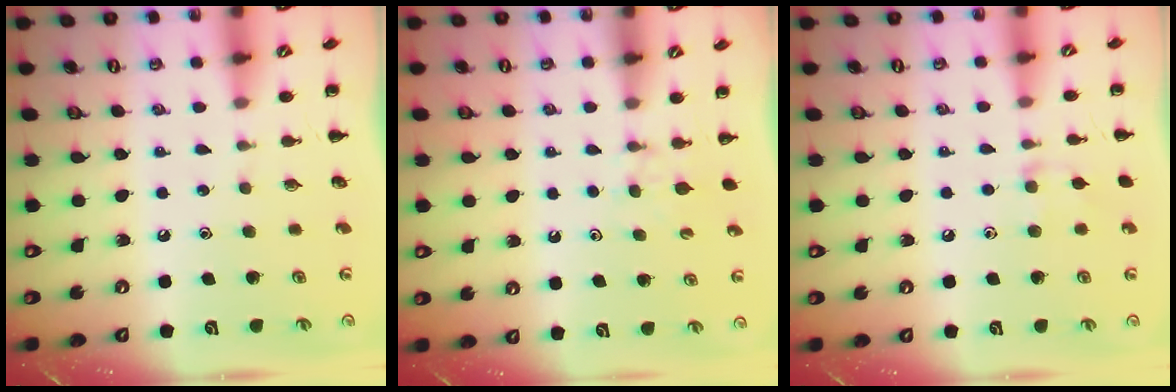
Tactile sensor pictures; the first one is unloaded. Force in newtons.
{"total": 4.3, "press": 4.1, "slide": 1.4}
{"total": 6.6, "press": 6.4, "slide": 1.7}